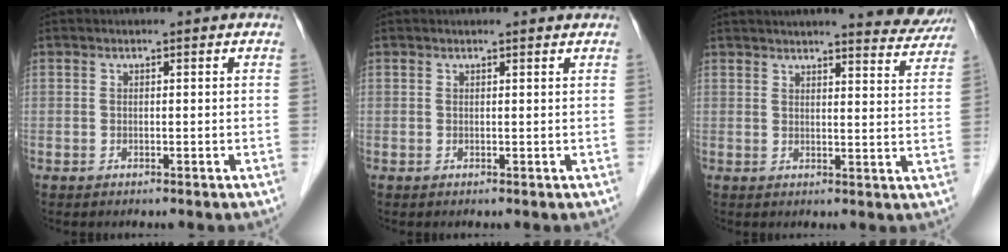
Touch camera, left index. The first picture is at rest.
{"total": 1.2, "force": [1.2, -0.1, 0.2], "torque": [-0.014, 0.000, 0.013]}
{"total": 9.9, "force": [9.3, 0.9, 3.4], "torque": [-0.032, -0.014, 0.096]}